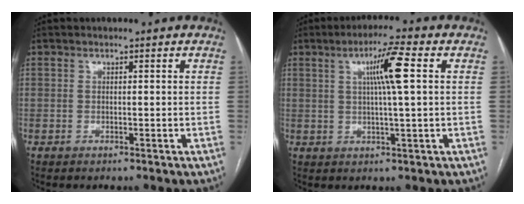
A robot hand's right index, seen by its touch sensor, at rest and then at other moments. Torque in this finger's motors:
{"motor_torque": [0.68, 0.00, 0.37, 0.08]}